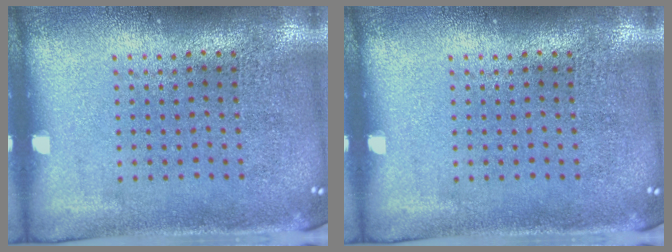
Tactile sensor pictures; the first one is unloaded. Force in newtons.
{"total": 0.0}